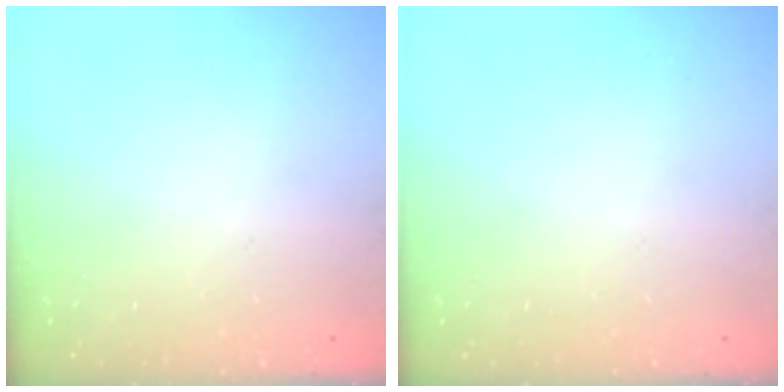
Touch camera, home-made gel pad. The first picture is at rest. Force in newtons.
{"total": 0.0}